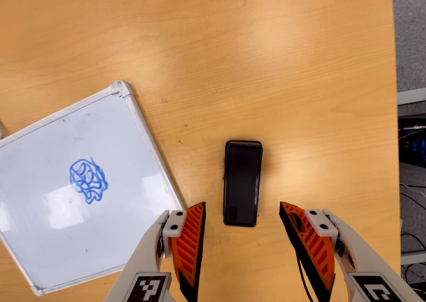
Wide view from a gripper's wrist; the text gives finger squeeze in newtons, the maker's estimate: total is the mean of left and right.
{"total": 0.0}